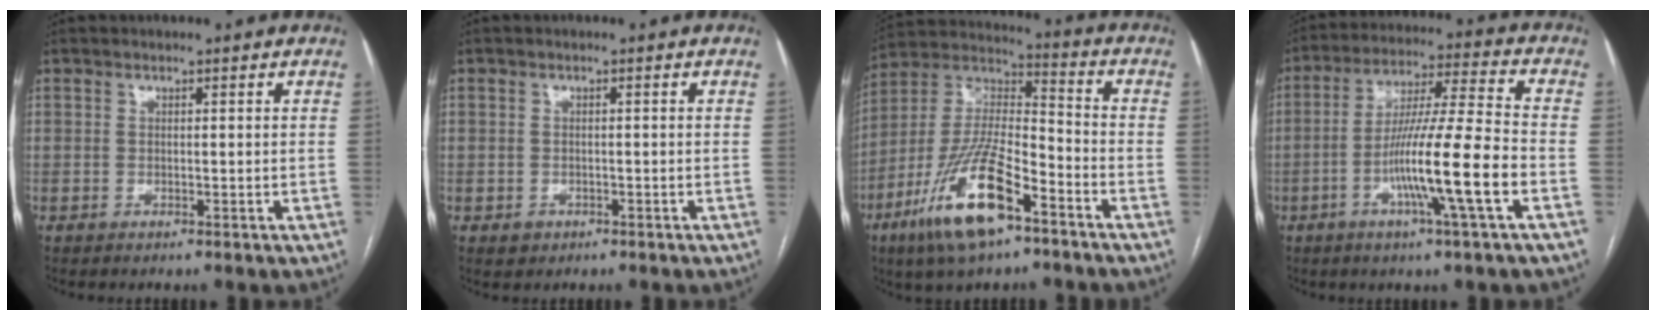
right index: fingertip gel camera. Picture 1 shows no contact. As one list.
[{"total": 1.8, "force": [-0.8, 1.6, 0.3], "torque": [0.000, 0.006, -0.007]}, {"total": 17.7, "force": [-9.6, 4.8, 14.1], "torque": [-0.296, -0.015, -0.174]}, {"total": 14.1, "force": [-4.7, -1.1, 13.3], "torque": [-0.240, -0.006, -0.088]}]